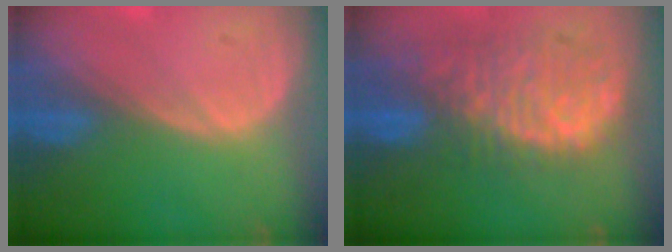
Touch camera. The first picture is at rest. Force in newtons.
{"total": 11.1, "press": 9.6, "slide": 5.6}